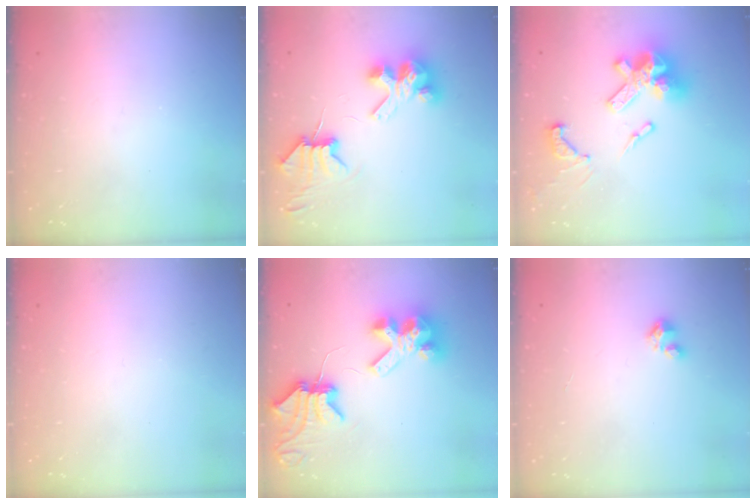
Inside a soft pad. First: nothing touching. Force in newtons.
{"total": 6.3, "press": 6.3, "slide": 0.8}
{"total": 18.8, "press": 18.8, "slide": 1.6}
{"total": 0.0}
{"total": 10.0, "press": 9.9, "slide": 1.6}
{"total": 1.6, "press": 1.6, "slide": 0.1}